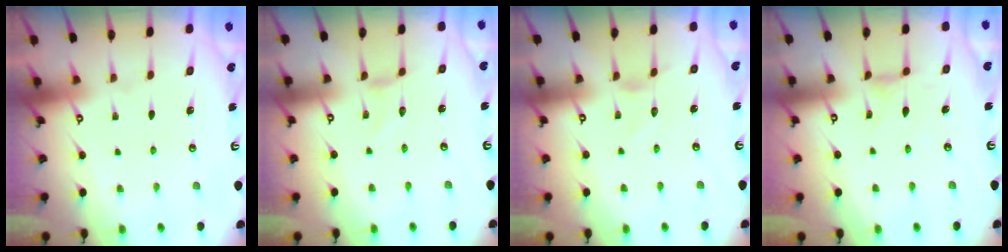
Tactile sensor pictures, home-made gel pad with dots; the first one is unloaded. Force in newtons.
{"total": 0.0}
{"total": 0.0}
{"total": 1.9, "press": 1.8, "slide": 0.5}